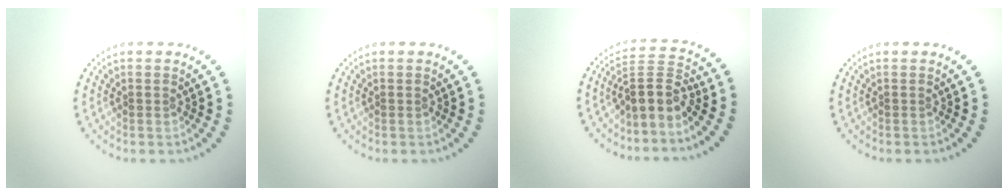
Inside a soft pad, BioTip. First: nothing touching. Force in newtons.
{"total": 0.0}
{"total": 3.4, "press": 2.5, "slide": 2.3}
{"total": 0.0}